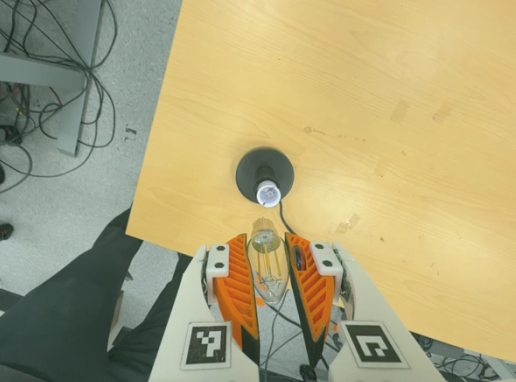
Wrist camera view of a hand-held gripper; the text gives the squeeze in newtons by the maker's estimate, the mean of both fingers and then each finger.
{"total": 15.6, "left": 16.0, "right": 15.2}